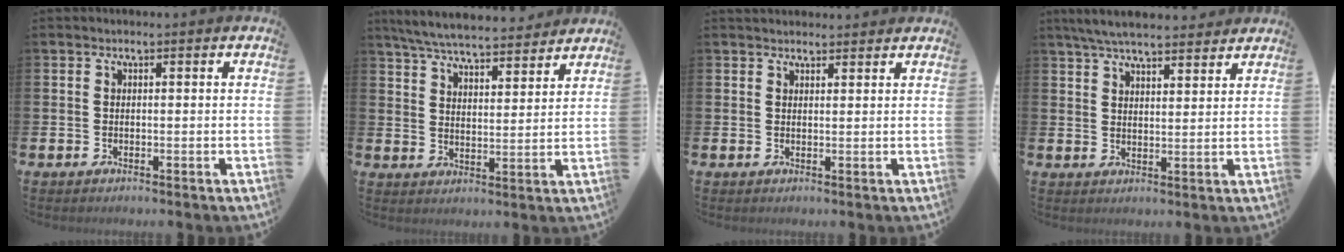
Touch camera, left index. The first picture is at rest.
{"total": 6.7, "force": [6.5, 0.9, 1.6], "torque": [-0.056, -0.036, 0.116]}
{"total": 1.9, "force": [1.8, 0.5, 0.0], "torque": [0.010, -0.006, 0.031]}
{"total": 5.8, "force": [5.5, 0.9, 1.7], "torque": [-0.043, -0.020, 0.101]}